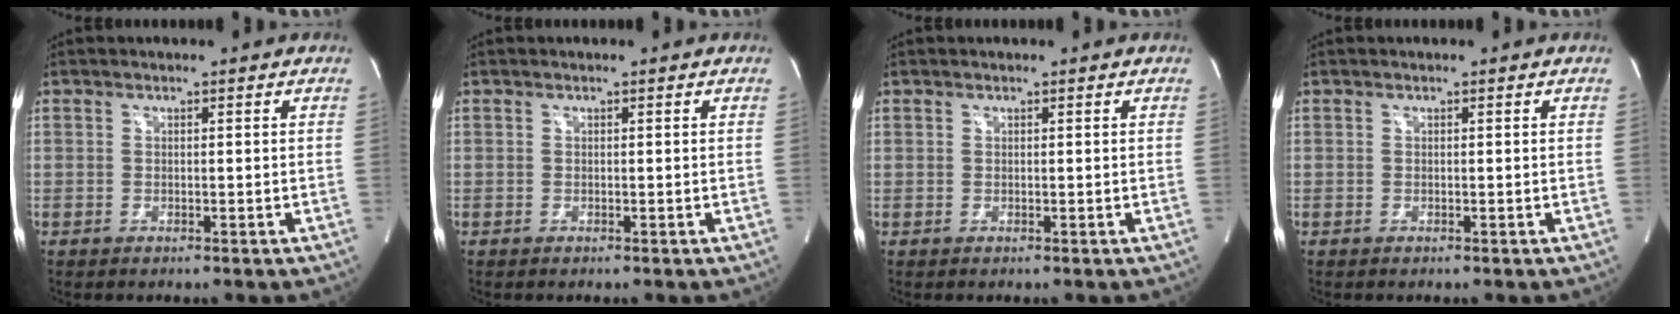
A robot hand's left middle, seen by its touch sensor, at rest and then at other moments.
{"total": 0.0}
{"total": 0.0}
{"total": 0.0}